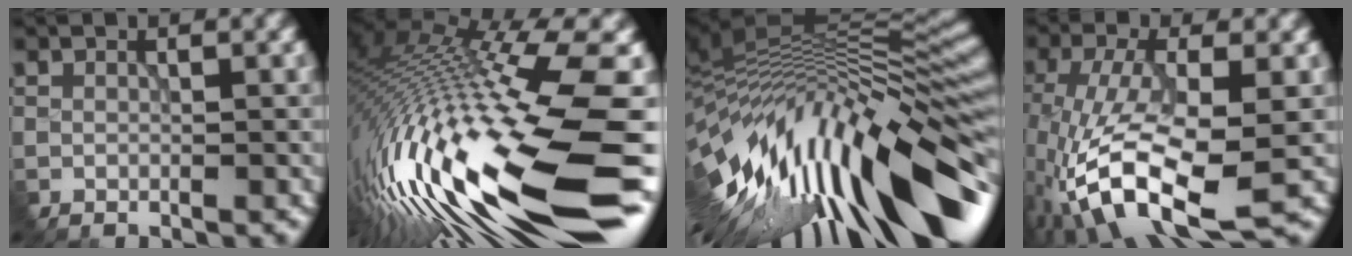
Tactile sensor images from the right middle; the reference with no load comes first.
{"total": 18.4, "force": [-5.1, 3.8, 17.3], "torque": [-0.332, -0.018, -0.088]}
{"total": 15.7, "force": [-4.1, 5.9, 14.0], "torque": [-0.221, 0.006, -0.076]}
{"total": 11.1, "force": [-4.0, 4.0, 9.6], "torque": [-0.197, -0.012, -0.076]}